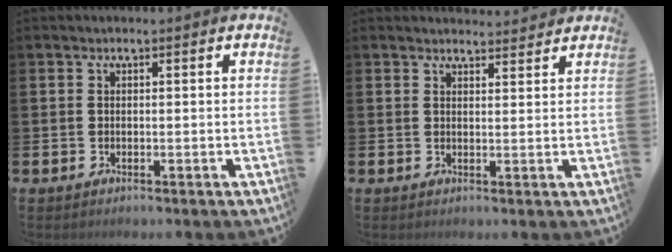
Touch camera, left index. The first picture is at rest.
{"total": 2.6, "force": [2.5, 0.3, -0.1], "torque": [0.007, -0.018, 0.044]}